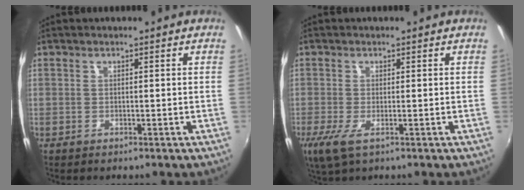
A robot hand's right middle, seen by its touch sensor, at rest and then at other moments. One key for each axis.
{"total": 4.0, "fx": -1.6, "fy": 1.0, "fz": 3.6, "tx": -0.076, "ty": -0.017, "tz": -0.028}